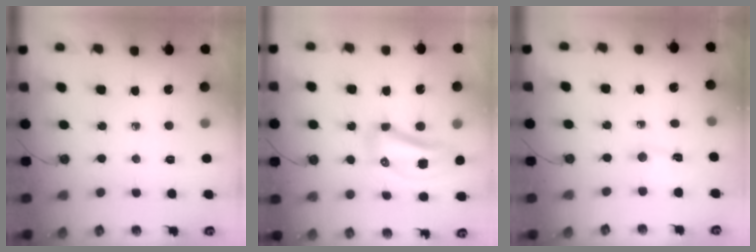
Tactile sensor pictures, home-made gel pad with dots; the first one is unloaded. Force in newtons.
{"total": 11.0, "press": 11.0, "slide": 1.2}
{"total": 2.0, "press": 2.0, "slide": 0.3}